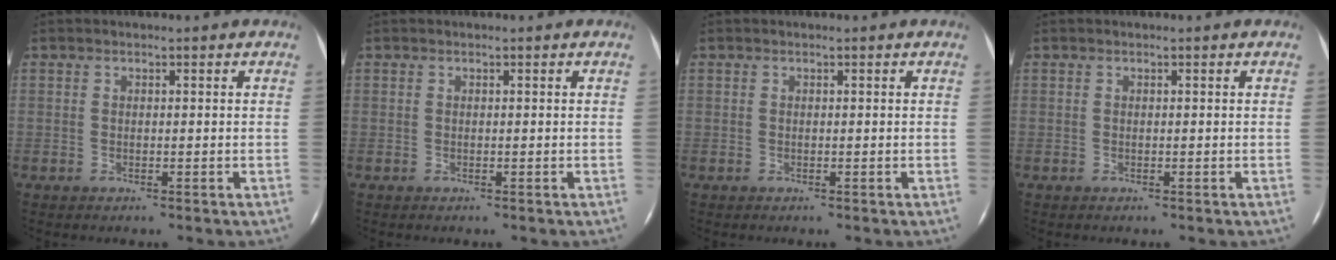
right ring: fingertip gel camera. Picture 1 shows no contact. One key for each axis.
{"total": 0.0}
{"total": 0.0}
{"total": 0.0}